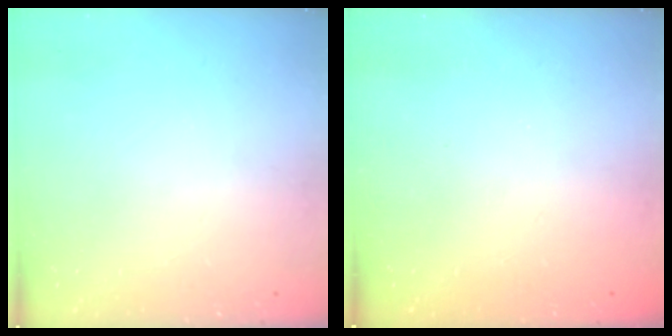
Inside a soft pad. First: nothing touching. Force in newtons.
{"total": 2.2, "press": 2.1, "slide": 0.7}